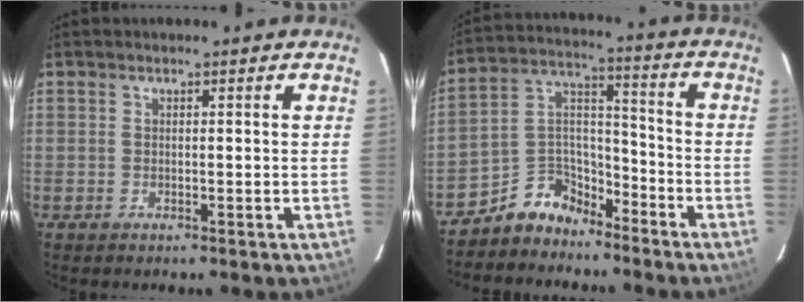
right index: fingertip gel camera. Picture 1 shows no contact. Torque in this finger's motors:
{"motor_torque": [0.64, -0.69, 0.03, -0.01]}